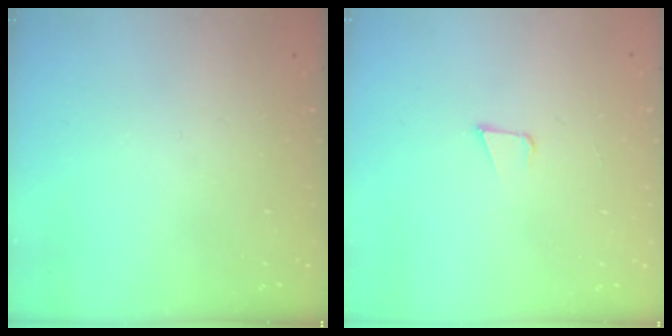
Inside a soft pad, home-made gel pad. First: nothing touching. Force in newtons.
{"total": 3.2, "press": 1.9, "slide": 2.6}